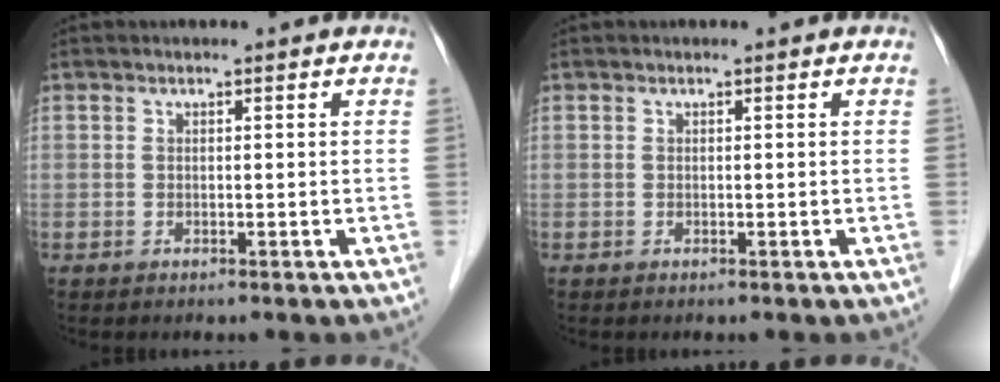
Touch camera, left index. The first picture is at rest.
{"total": 0.0}